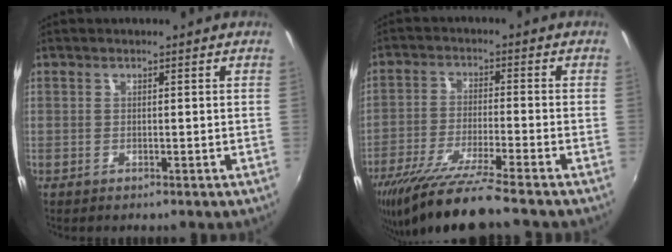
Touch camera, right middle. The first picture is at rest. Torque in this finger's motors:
{"motor_torque": [1.08, -1.06, 0.72, 0.21]}